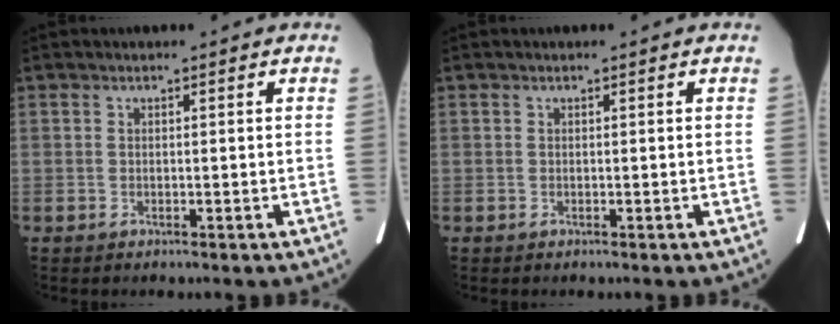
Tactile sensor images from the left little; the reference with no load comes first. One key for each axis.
{"total": 0.0}